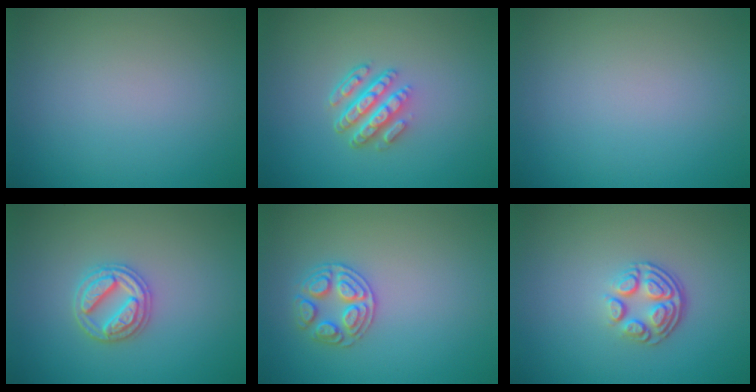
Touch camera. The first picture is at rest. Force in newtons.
{"total": 4.6, "press": 3.2, "slide": 3.3}
{"total": 0.0}
{"total": 3.0, "press": 2.9, "slide": 0.4}
{"total": 2.7, "press": 2.7, "slide": 0.3}
{"total": 3.8, "press": 2.7, "slide": 2.8}